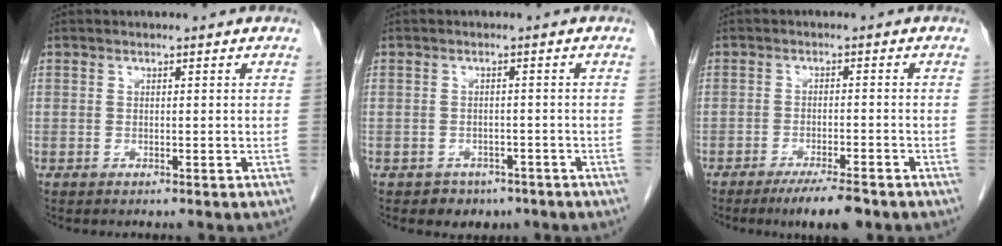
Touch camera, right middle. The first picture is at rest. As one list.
[{"total": 3.2, "force": [-2.1, 2.3, 0.2], "torque": [-0.006, 0.011, -0.025]}, {"total": 6.2, "force": [-4.6, 0.7, 4.0], "torque": [-0.060, -0.011, -0.072]}]